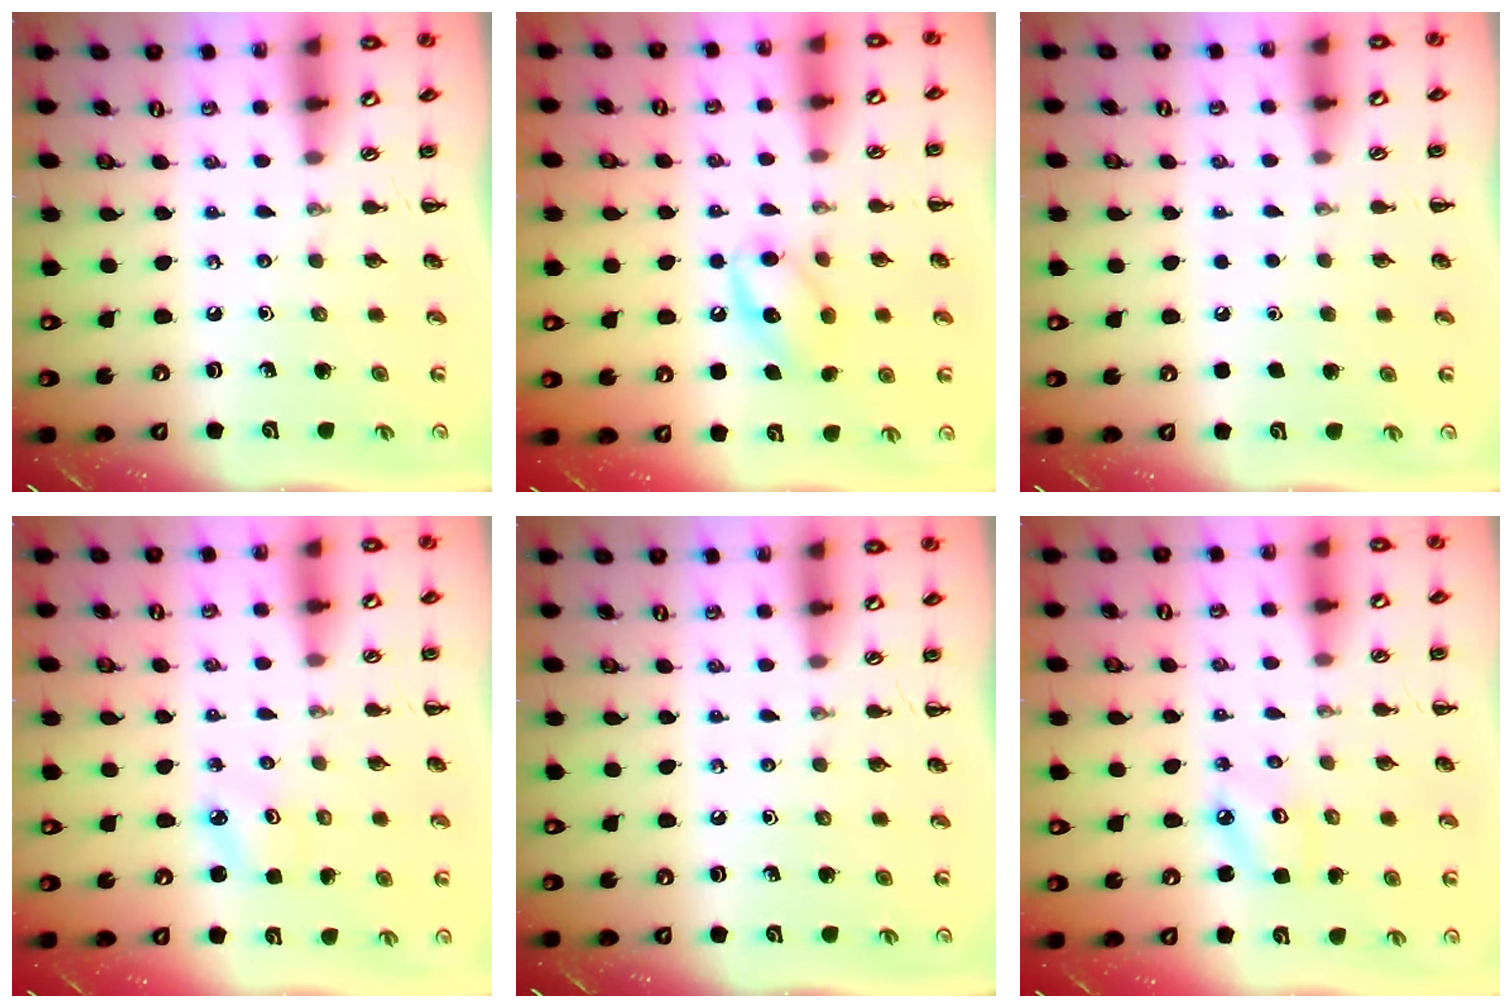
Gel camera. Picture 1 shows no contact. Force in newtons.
{"total": 11.9, "press": 11.8, "slide": 1.0}
{"total": 1.8, "press": 1.7, "slide": 0.1}
{"total": 2.5, "press": 2.4, "slide": 0.5}
{"total": 0.0}
{"total": 3.8, "press": 3.7, "slide": 0.5}